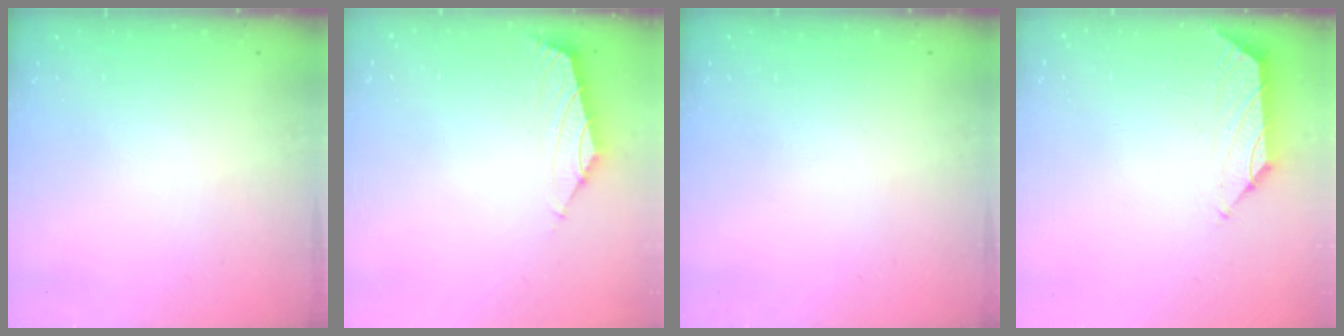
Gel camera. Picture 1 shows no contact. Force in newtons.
{"total": 1.7, "press": 1.6, "slide": 0.7}
{"total": 0.0}
{"total": 0.6, "press": 0.4, "slide": 0.4}